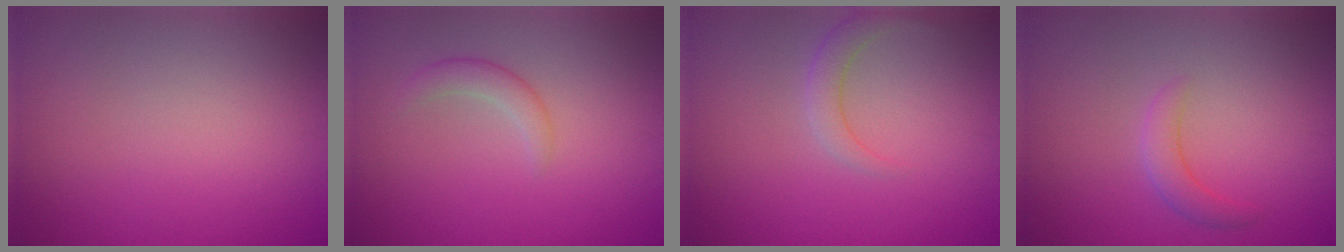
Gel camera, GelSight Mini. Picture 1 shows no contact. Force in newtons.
{"total": 1.7, "press": 1.7, "slide": 0.1}
{"total": 1.8, "press": 1.8, "slide": 0.1}
{"total": 1.8, "press": 1.8, "slide": 0.1}